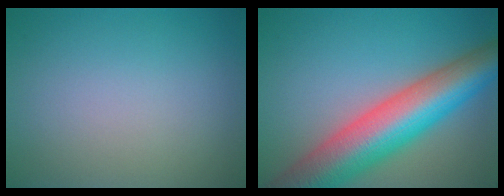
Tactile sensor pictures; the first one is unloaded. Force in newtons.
{"total": 11.9, "press": 11.9, "slide": 0.7}